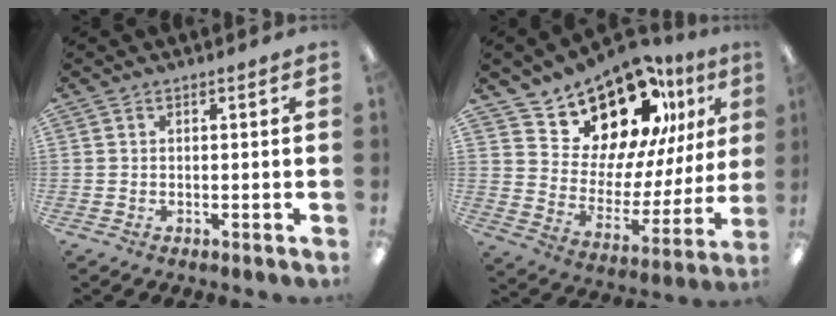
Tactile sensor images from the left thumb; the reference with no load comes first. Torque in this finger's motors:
{"motor_torque": [0.57, 0.73, 1.19, -1.11, 0.04]}